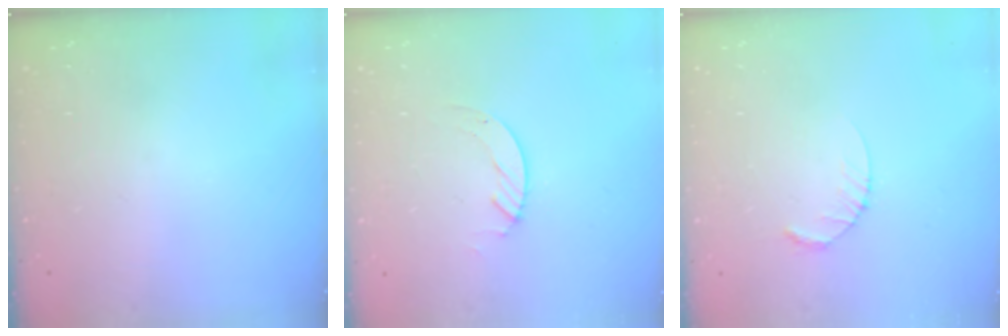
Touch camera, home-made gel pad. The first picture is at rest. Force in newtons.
{"total": 2.1, "press": 2.1, "slide": 0.2}
{"total": 2.6, "press": 2.6, "slide": 0.4}